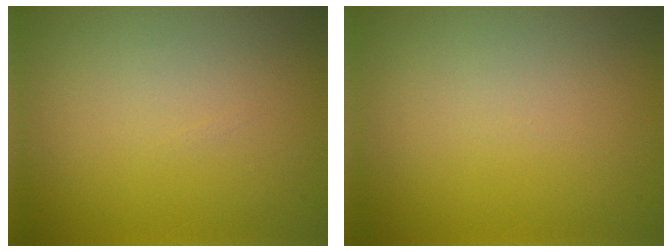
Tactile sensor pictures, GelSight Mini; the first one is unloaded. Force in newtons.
{"total": 0.0}